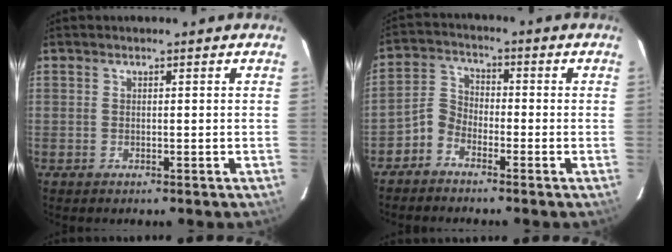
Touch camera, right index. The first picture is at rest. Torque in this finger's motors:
{"motor_torque": [0.11, -0.17, -0.23, -0.17]}